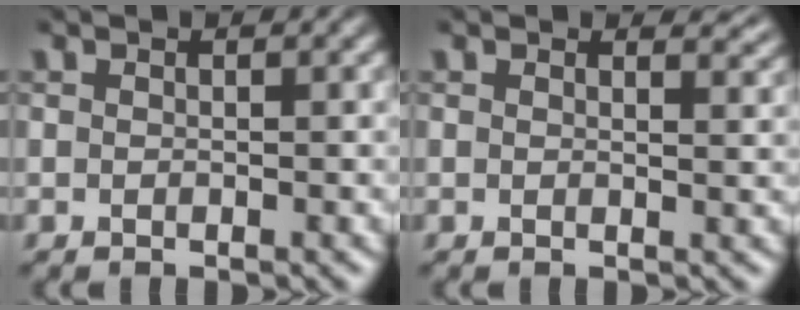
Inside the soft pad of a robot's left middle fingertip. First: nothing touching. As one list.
[{"total": 1.5, "force": [1.5, 0.3, 0.4], "torque": [-0.005, -0.007, 0.017]}]